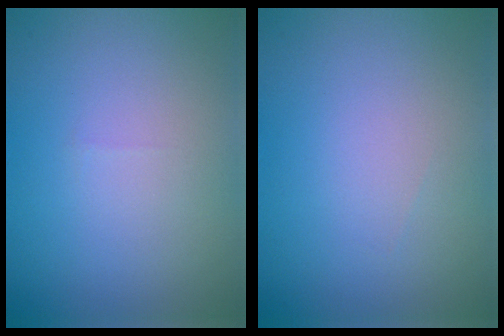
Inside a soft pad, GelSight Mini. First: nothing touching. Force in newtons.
{"total": 0.0}